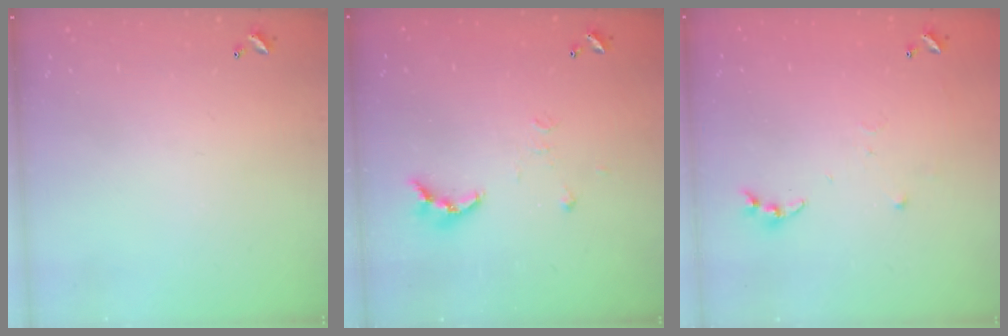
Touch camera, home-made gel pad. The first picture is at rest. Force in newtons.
{"total": 7.7, "press": 7.6, "slide": 0.6}
{"total": 6.1, "press": 6.1, "slide": 0.7}